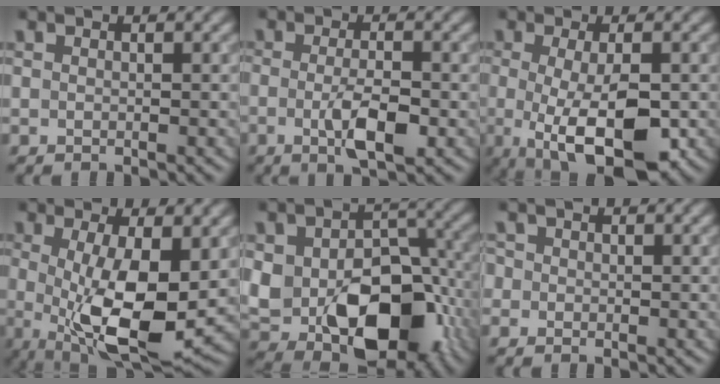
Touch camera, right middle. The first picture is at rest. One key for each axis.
{"total": 3.9, "fx": -1.1, "fy": 1.1, "fz": 3.5, "tx": -0.070, "ty": -0.008, "tz": -0.020}
{"total": 8.1, "fx": -1.8, "fy": 2.7, "fz": 7.4, "tx": -0.133, "ty": -0.021, "tz": -0.022}
{"total": 10.8, "fx": -1.0, "fy": 4.0, "fz": 10.0, "tx": -0.179, "ty": -0.030, "tz": -0.006}
{"total": 13.6, "fx": -3.3, "fy": 9.0, "fz": 9.7, "tx": -0.148, "ty": -0.023, "tz": -0.047}
{"total": 0.8, "fx": -0.2, "fy": 0.8, "fz": 0.1, "tx": 0.002, "ty": -0.003, "tz": -0.009}